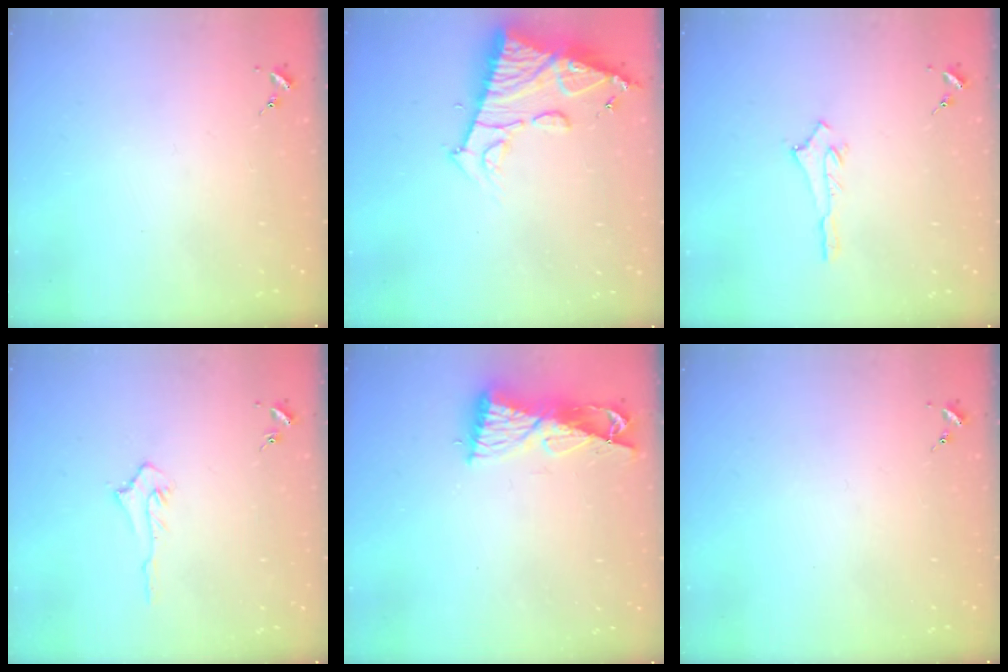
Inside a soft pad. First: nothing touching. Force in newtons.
{"total": 14.1, "press": 14.0, "slide": 1.4}
{"total": 2.6, "press": 2.6, "slide": 0.4}
{"total": 4.1, "press": 4.0, "slide": 0.6}
{"total": 8.9, "press": 8.9, "slide": 0.9}
{"total": 0.0}